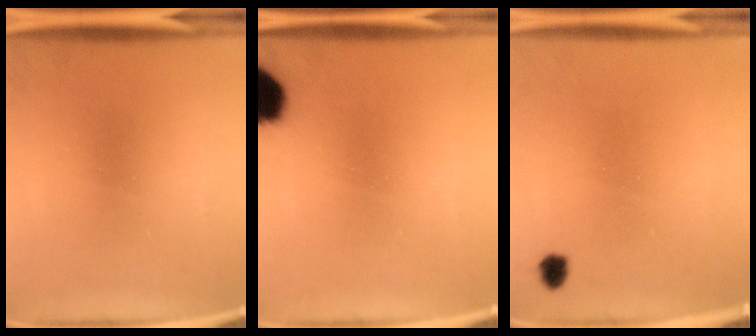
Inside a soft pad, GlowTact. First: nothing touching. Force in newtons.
{"total": 12.3}
{"total": 1.8}